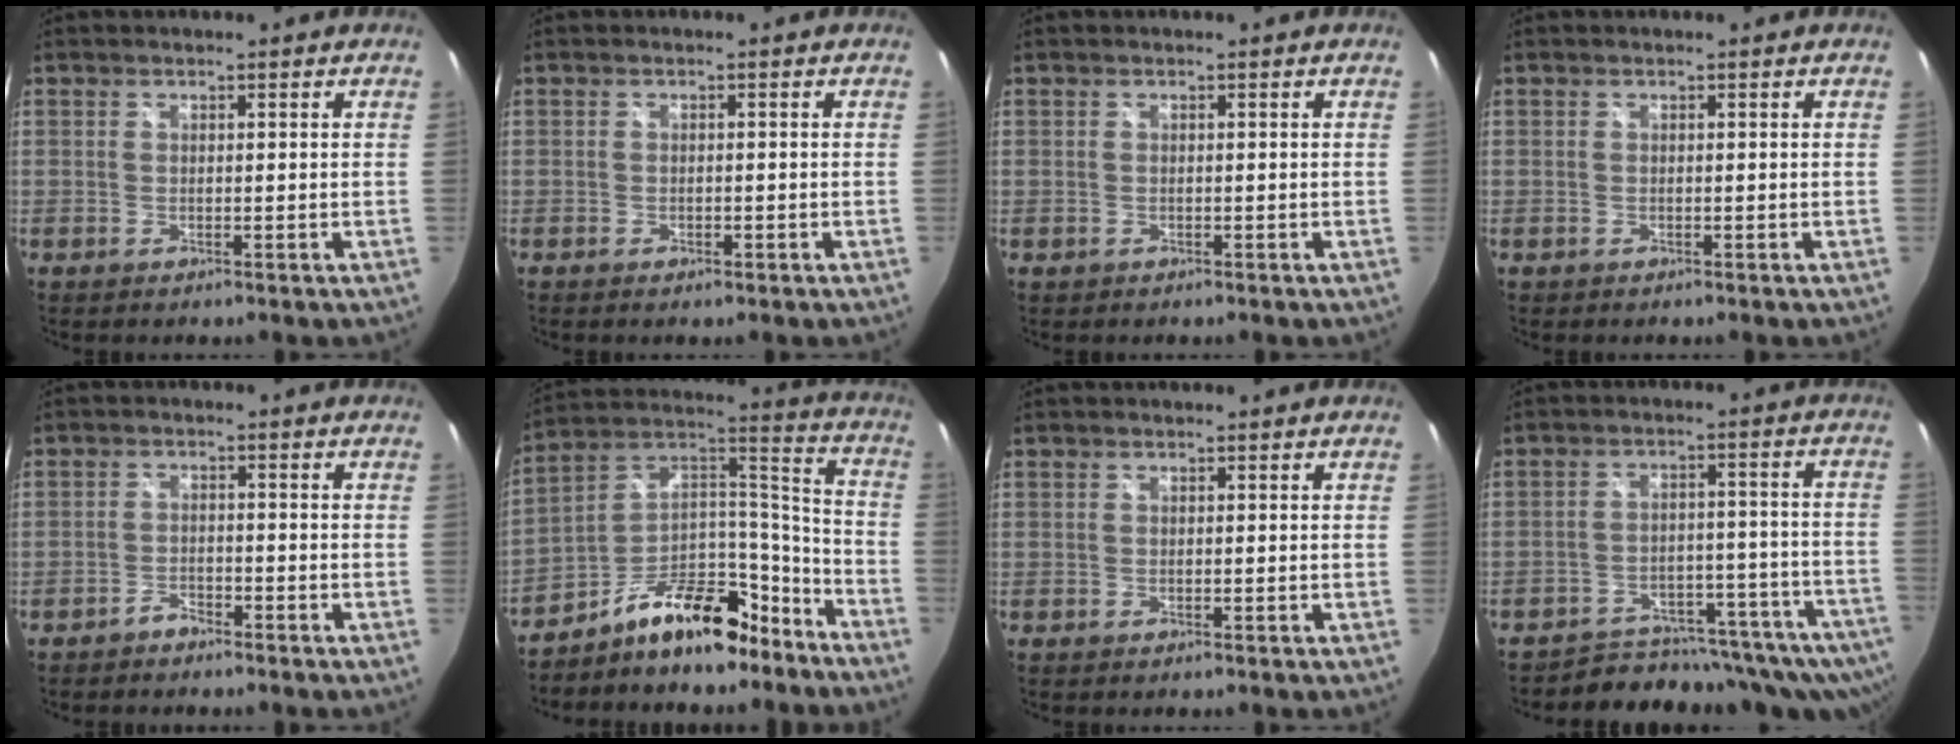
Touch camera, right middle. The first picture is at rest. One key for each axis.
{"total": 1.0, "fx": -0.7, "fy": 0.6, "fz": 0.5, "tx": -0.009, "ty": -0.004, "tz": -0.013}
{"total": 0.6, "fx": -0.2, "fy": 0.5, "fz": 0.1, "tx": -0.002, "ty": -0.002, "tz": -0.002}
{"total": 0.0}
{"total": 2.3, "fx": -2.1, "fy": 0.7, "fz": 0.4, "tx": -0.013, "ty": 0.003, "tz": -0.037}
{"total": 17.1, "fx": -11.8, "fy": 8.3, "fz": 9.1, "tx": -0.151, "ty": 0.062, "tz": -0.180}
{"total": 0.0}
{"total": 16.4, "fx": -14.9, "fy": 4.0, "fz": 5.6, "tx": -0.077, "ty": -0.010, "tz": -0.193}